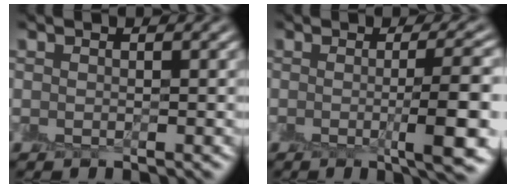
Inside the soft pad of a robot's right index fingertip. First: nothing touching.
{"total": 6.4, "force": [-0.7, 1.2, 6.2], "torque": [-0.079, 0.002, -0.005]}